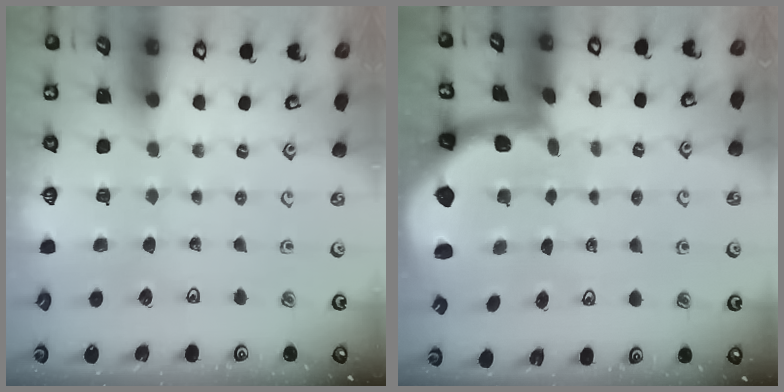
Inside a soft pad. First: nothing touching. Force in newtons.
{"total": 1.2, "press": 1.2, "slide": 0.3}